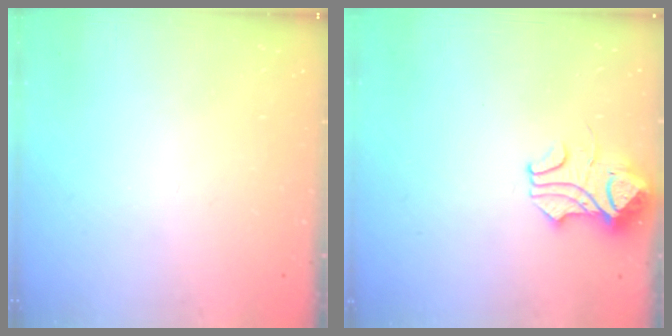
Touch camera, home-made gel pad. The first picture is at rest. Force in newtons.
{"total": 4.6, "press": 4.6, "slide": 0.3}